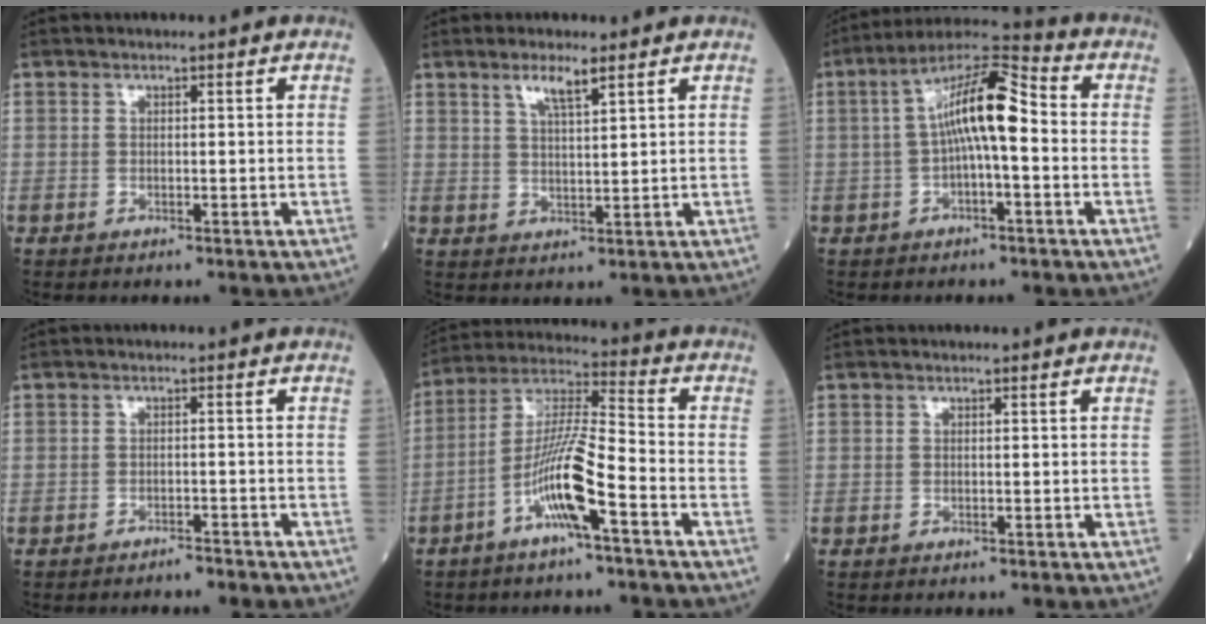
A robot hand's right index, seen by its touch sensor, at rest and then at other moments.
{"total": 3.9, "force": [2.6, 0.3, 2.8], "torque": [-0.056, 0.001, 0.049]}
{"total": 10.7, "force": [0.2, 2.3, 10.5], "torque": [-0.189, 0.034, -0.002]}
{"total": 2.2, "force": [-2.0, 0.3, 0.7], "torque": [-0.012, -0.001, -0.025]}
{"total": 10.8, "force": [-4.9, 0.4, 9.6], "torque": [-0.191, 0.006, -0.098]}
{"total": 0.0}